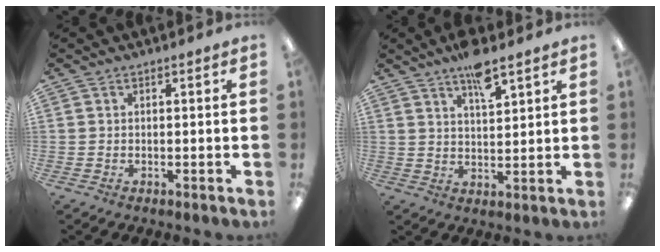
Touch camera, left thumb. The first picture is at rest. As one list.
[{"total": 7.2, "force": [5.4, 1.8, 4.3], "torque": [-0.066, -0.032, 0.091]}]